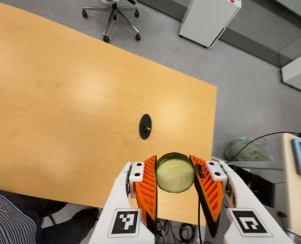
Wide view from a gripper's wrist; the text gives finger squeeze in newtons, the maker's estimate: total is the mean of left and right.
{"total": 11.7, "left": 11.0, "right": 12.4}